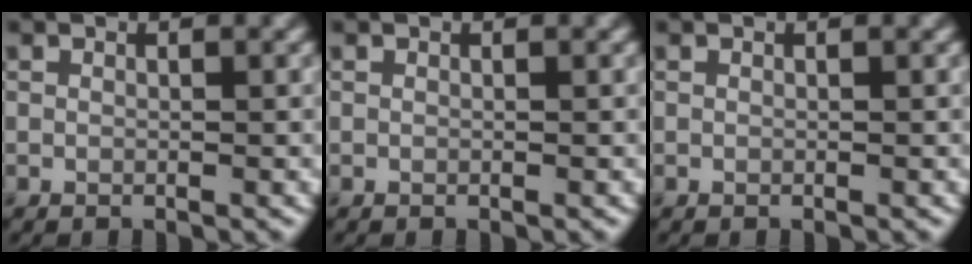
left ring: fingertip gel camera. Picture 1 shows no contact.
{"total": 0.0}
{"total": 0.0}